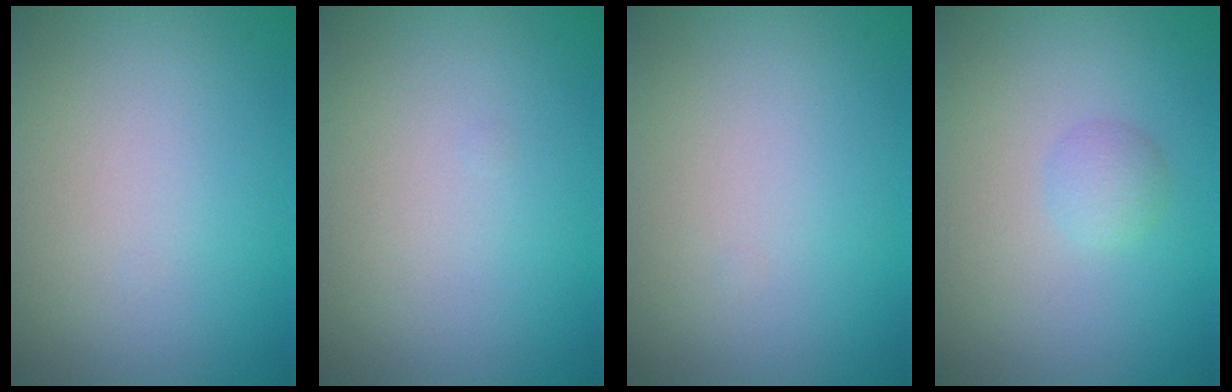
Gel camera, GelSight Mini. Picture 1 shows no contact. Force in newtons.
{"total": 0.0}
{"total": 0.0}
{"total": 1.3, "press": 1.3, "slide": 0.0}